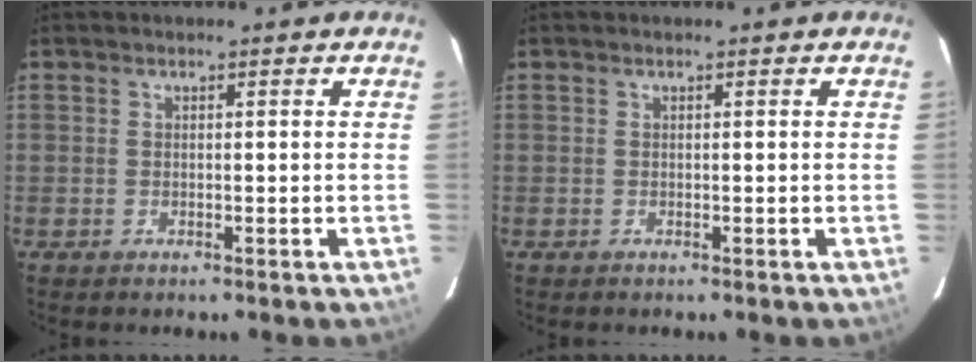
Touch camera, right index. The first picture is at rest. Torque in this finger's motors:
{"motor_torque": [0.00, 0.00, 0.00, 0.00]}